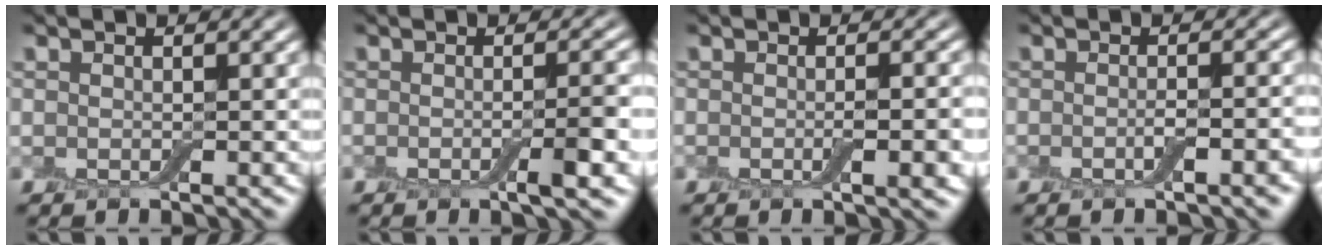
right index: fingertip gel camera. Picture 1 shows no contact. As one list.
[{"total": 3.3, "force": [-0.9, 0.6, 3.1], "torque": [-0.045, 0.002, -0.020]}, {"total": 3.1, "force": [-0.7, 0.8, 2.9], "torque": [-0.042, -0.003, -0.012]}, {"total": 3.3, "force": [-1.1, 1.0, 2.9], "torque": [-0.035, 0.003, -0.020]}]